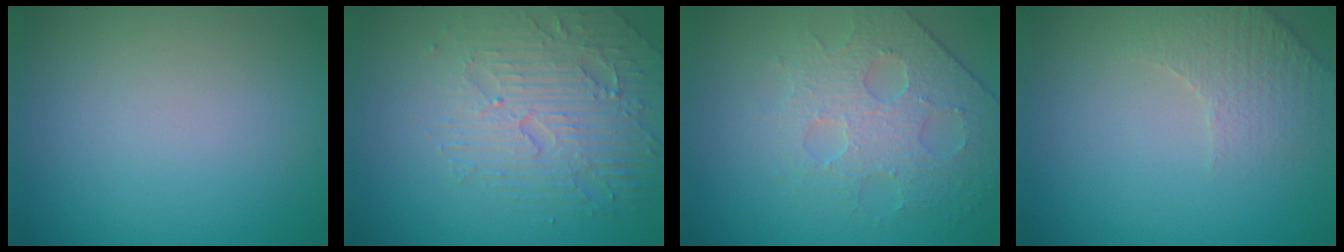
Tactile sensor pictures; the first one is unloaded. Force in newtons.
{"total": 4.4, "press": 3.9, "slide": 2.1}
{"total": 3.9, "press": 3.8, "slide": 1.1}
{"total": 2.8, "press": 2.7, "slide": 0.8}